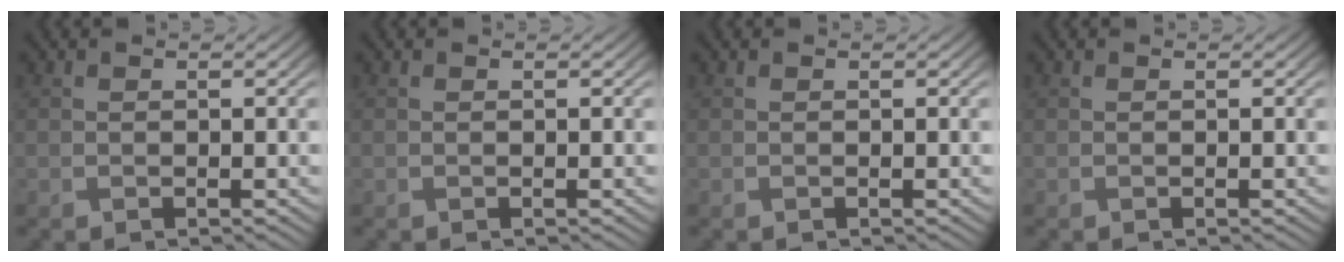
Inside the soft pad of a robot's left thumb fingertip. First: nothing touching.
{"total": 0.0}
{"total": 0.0}
{"total": 0.0}